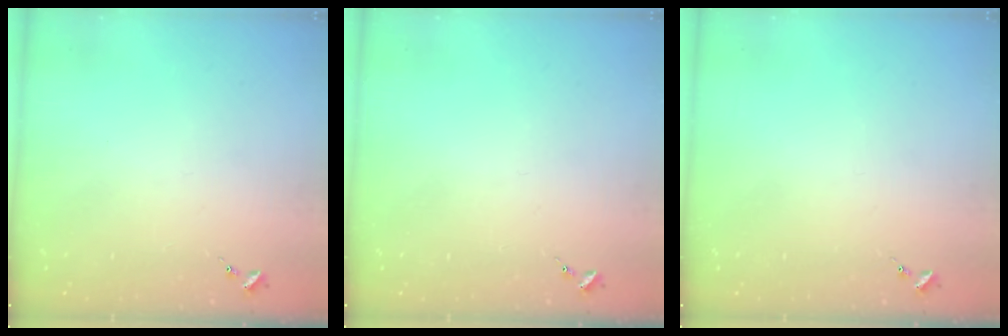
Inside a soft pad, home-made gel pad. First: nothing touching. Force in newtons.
{"total": 0.0}
{"total": 0.0}